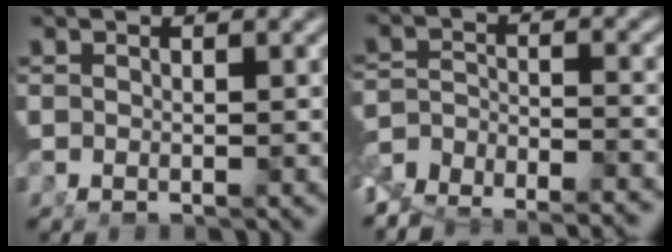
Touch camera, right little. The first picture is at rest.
{"total": 7.3, "force": [-5.9, 3.4, 2.8], "torque": [-0.040, -0.023, -0.094]}